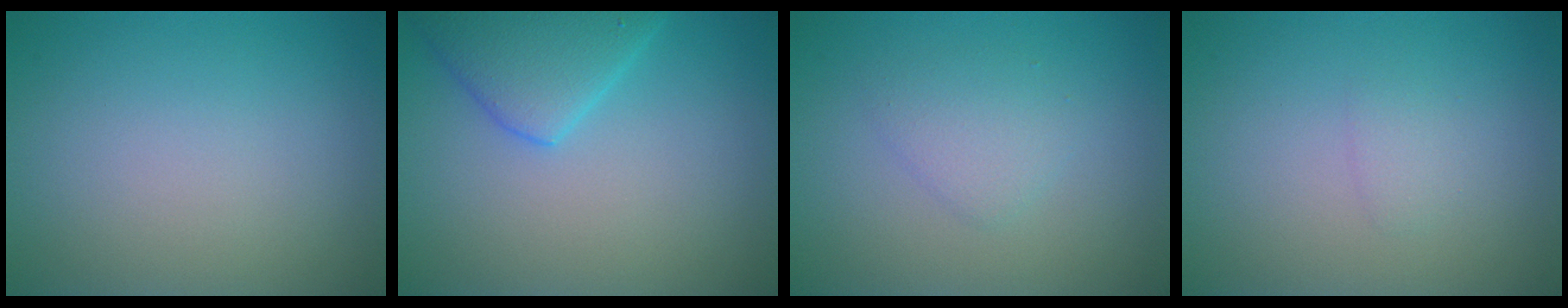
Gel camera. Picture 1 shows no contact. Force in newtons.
{"total": 4.2, "press": 4.2, "slide": 0.2}
{"total": 1.9, "press": 1.9, "slide": 0.2}
{"total": 0.9, "press": 0.9, "slide": 0.1}